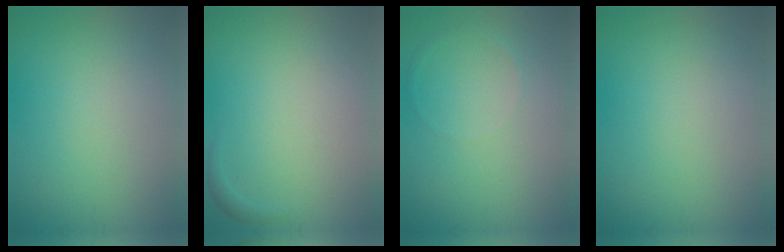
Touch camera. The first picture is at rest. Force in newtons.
{"total": 0.6, "press": 0.6, "slide": 0.1}
{"total": 0.6, "press": 0.6, "slide": 0.1}
{"total": 0.0}